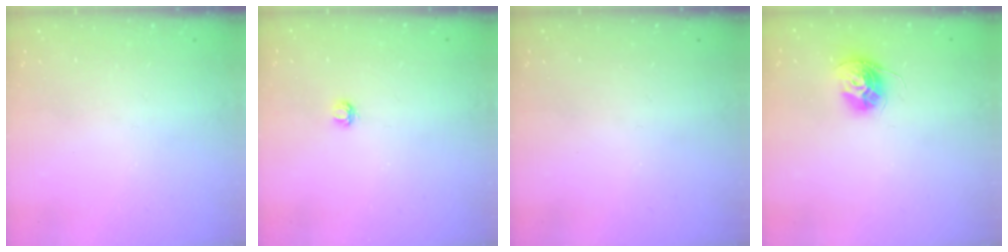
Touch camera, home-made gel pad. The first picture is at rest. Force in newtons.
{"total": 3.2, "press": 3.2, "slide": 0.3}
{"total": 0.0}
{"total": 11.3, "press": 11.2, "slide": 0.8}